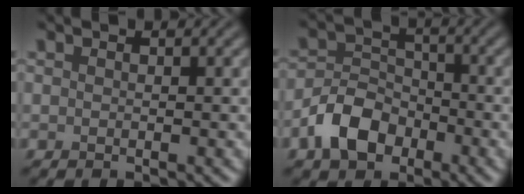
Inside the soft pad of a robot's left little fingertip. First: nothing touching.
{"total": 5.0, "force": [-2.8, 3.3, 2.5], "torque": [-0.047, 0.003, -0.060]}